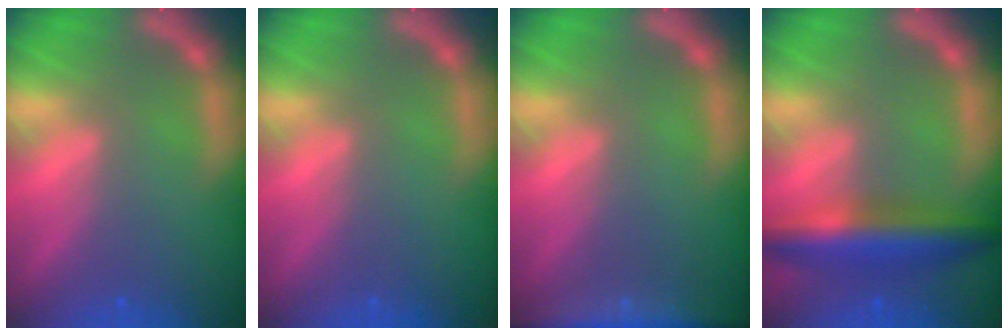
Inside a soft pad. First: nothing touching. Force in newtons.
{"total": 0.0}
{"total": 7.0}
{"total": 6.5}